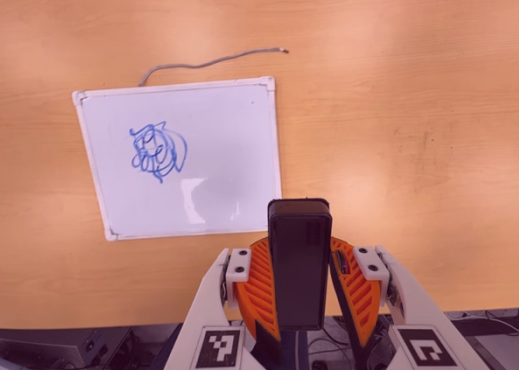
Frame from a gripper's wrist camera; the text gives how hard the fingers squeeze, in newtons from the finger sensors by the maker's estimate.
{"total": 7.6, "left": 6.9, "right": 8.3}